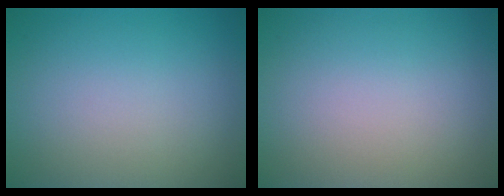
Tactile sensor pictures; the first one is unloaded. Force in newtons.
{"total": 0.0}